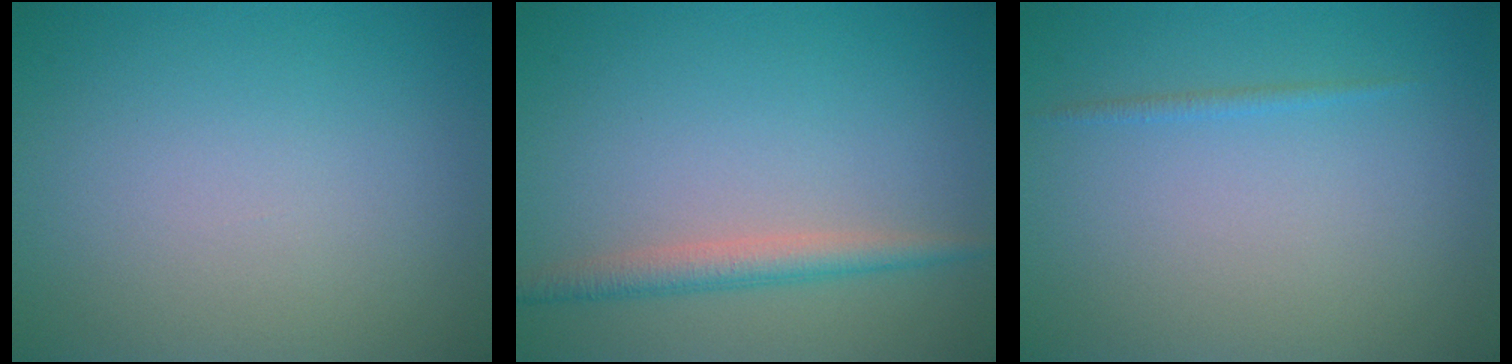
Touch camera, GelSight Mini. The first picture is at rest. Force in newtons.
{"total": 2.4, "press": 2.4, "slide": 0.1}
{"total": 0.6, "press": 0.6, "slide": 0.1}